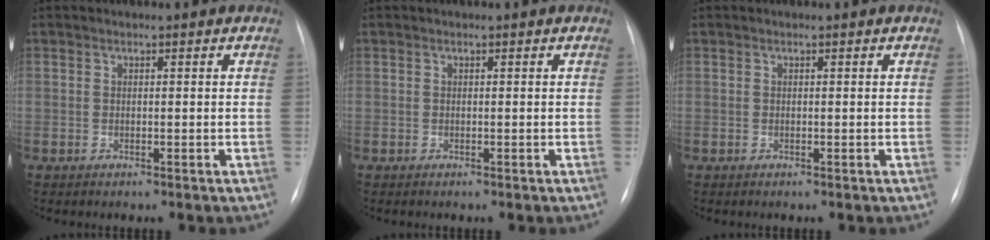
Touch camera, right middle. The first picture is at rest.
{"total": 0.0}
{"total": 0.0}